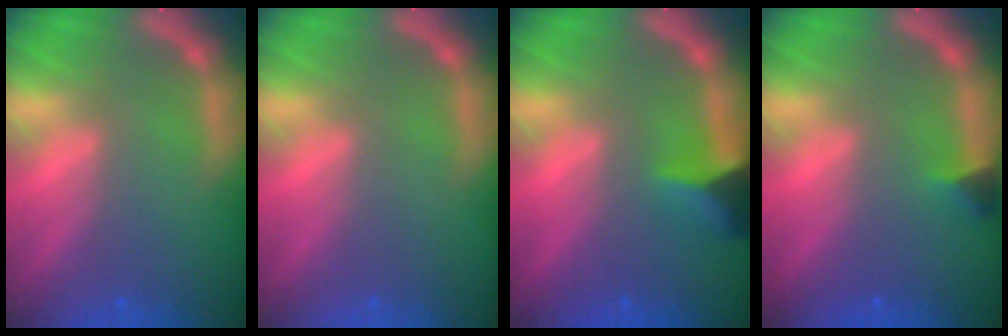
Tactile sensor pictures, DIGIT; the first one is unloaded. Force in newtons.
{"total": 0.0}
{"total": 4.0}
{"total": 1.4}